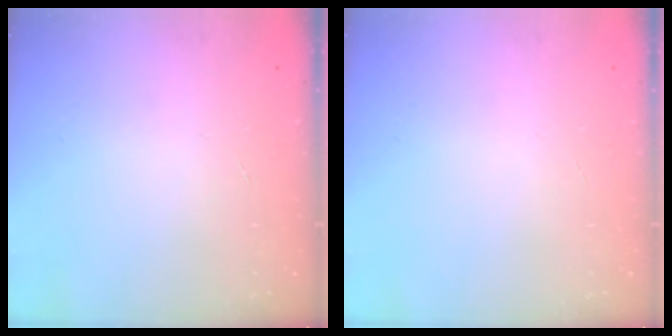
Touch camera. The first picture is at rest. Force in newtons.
{"total": 0.9, "press": 0.8, "slide": 0.2}